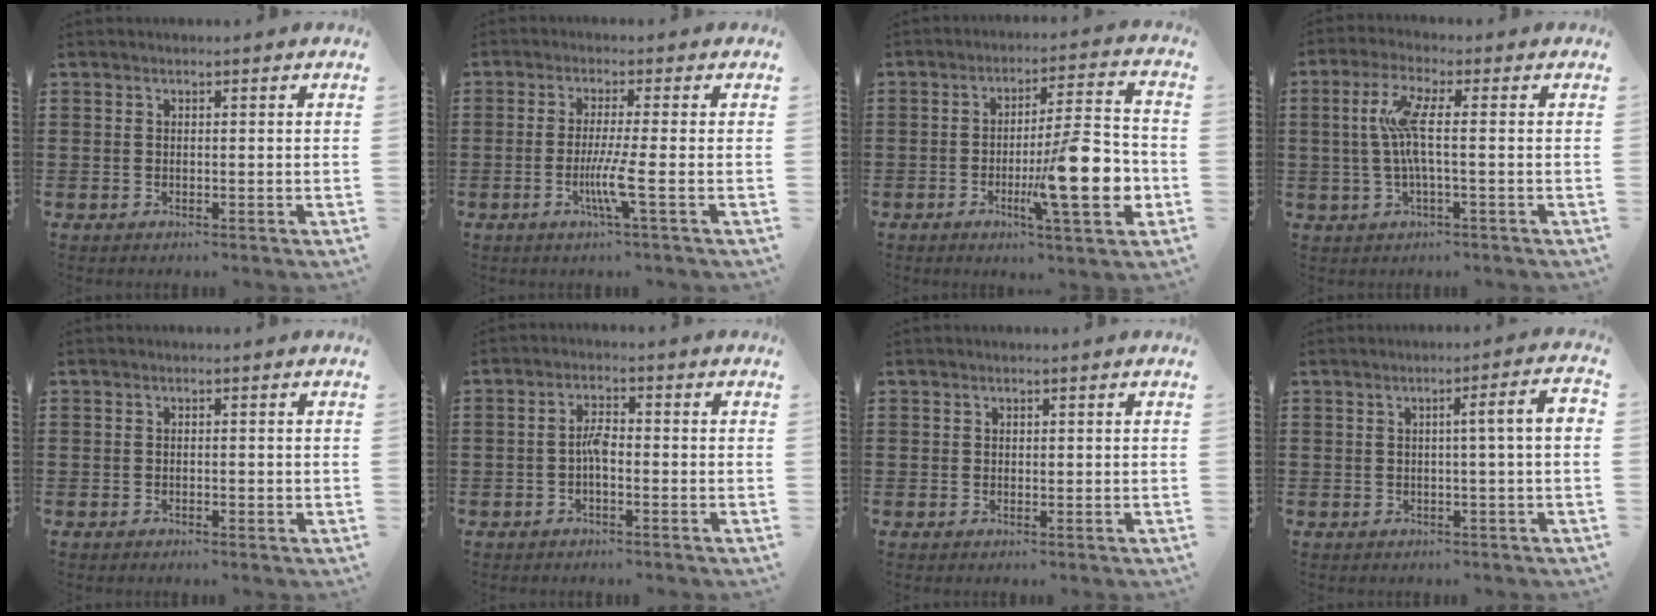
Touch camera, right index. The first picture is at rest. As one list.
[{"total": 5.3, "force": [-1.6, -0.4, 5.0], "torque": [-0.100, -0.021, -0.033]}, {"total": 14.2, "force": [-4.0, 2.8, 13.3], "torque": [-0.194, -0.003, -0.067]}, {"total": 6.6, "force": [0.0, 0.7, 6.6], "torque": [-0.151, -0.013, -0.014]}, {"total": 0.6, "force": [-0.3, 0.3, 0.5], "torque": [-0.010, -0.005, -0.005]}, {"total": 2.8, "force": [-0.7, 0.9, 2.6], "torque": [-0.056, 0.001, -0.016]}, {"total": 0.0}, {"total": 4.5, "force": [0.0, -0.6, 4.5], "torque": [-0.070, -0.009, -0.005]}]